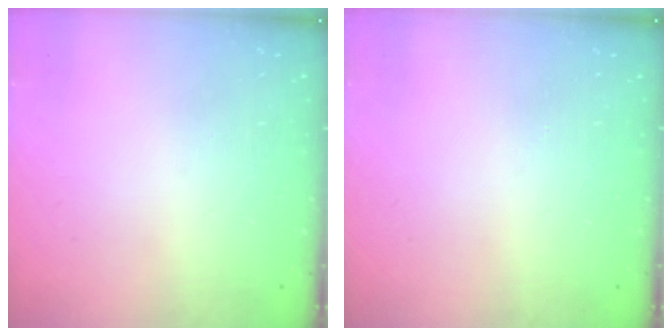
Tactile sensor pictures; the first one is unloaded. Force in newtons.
{"total": 0.0}